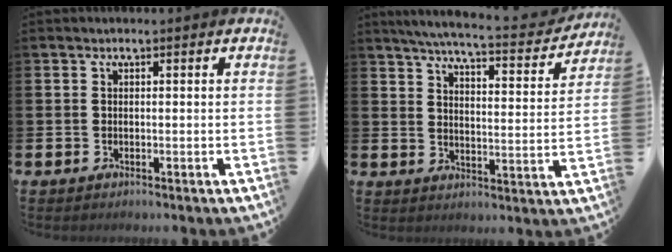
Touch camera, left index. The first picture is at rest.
{"total": 5.7, "force": [5.3, 0.2, 2.0], "torque": [-0.055, -0.044, 0.085]}